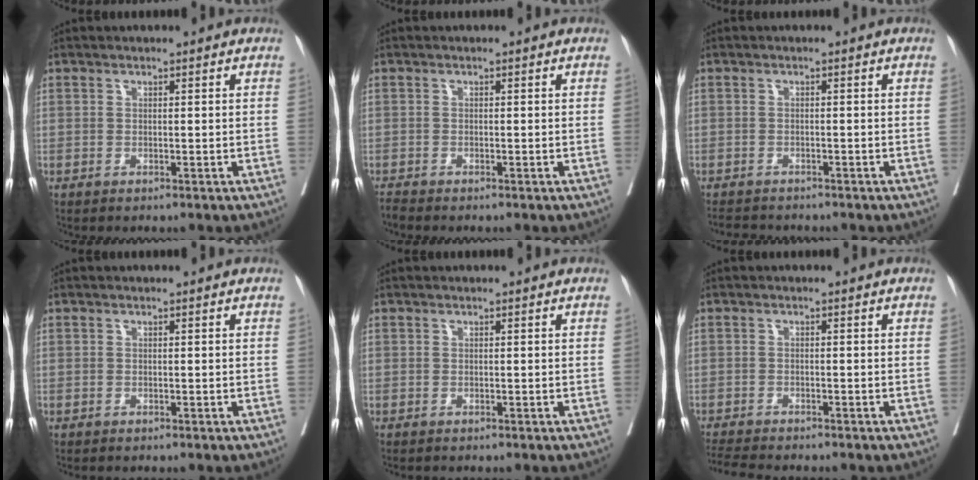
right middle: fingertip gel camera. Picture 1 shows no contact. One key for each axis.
{"total": 0.9, "fx": -0.9, "fy": -0.2, "fz": 0.0, "tx": -0.006, "ty": -0.006, "tz": -0.019}
{"total": 4.3, "fx": -4.1, "fy": 1.2, "fz": 0.9, "tx": -0.014, "ty": -0.011, "tz": -0.064}
{"total": 0.0}
{"total": 0.0}
{"total": 5.6, "fx": -5.2, "fy": 0.5, "fz": 2.0, "tx": -0.032, "ty": -0.013, "tz": -0.085}